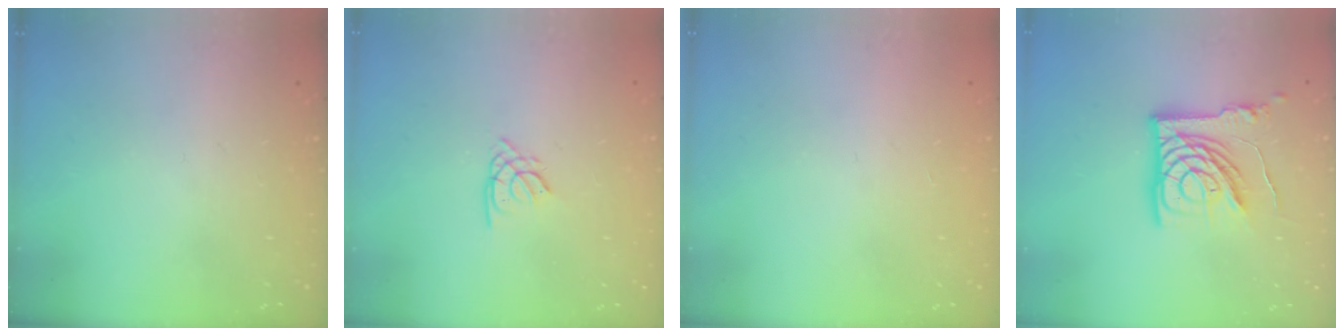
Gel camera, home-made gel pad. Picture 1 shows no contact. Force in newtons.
{"total": 1.4, "press": 1.4, "slide": 0.3}
{"total": 1.0, "press": 0.9, "slide": 0.2}
{"total": 15.2, "press": 15.1, "slide": 1.4}